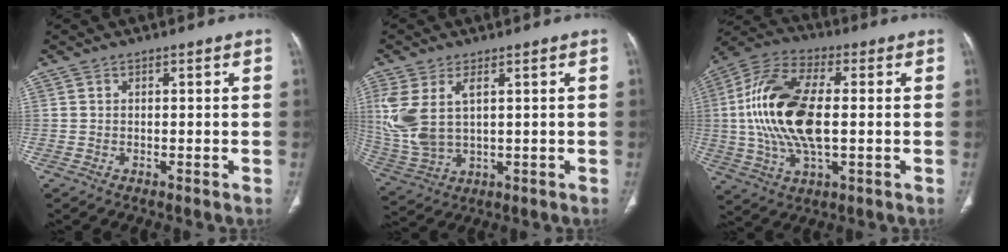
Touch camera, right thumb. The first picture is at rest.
{"total": 11.4, "force": [2.8, 6.2, 9.2], "torque": [-0.222, -0.002, 0.073]}
{"total": 19.7, "force": [0.6, 9.3, 17.3], "torque": [-0.361, 0.013, 0.009]}